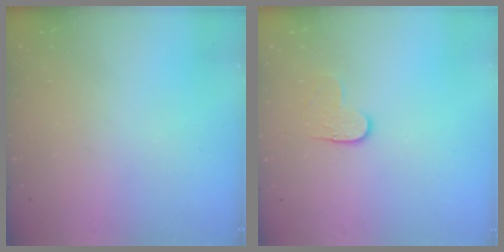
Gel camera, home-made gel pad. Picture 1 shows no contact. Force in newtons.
{"total": 3.8, "press": 3.8, "slide": 0.4}